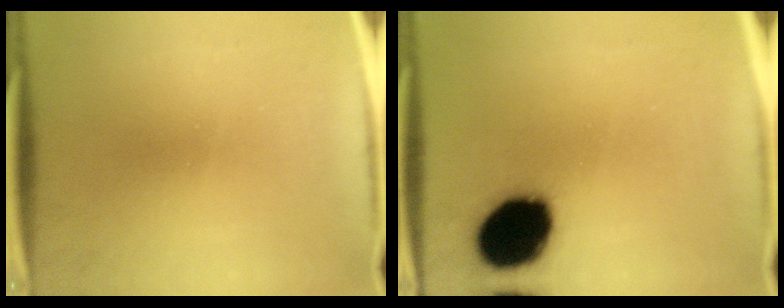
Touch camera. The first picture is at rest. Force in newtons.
{"total": 18.3}